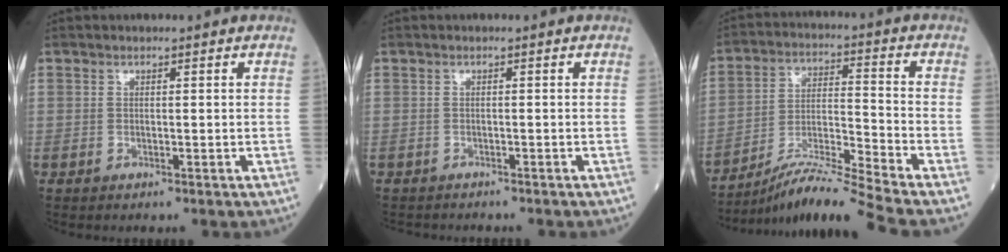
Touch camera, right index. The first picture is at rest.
{"total": 2.3, "force": [-2.1, 1.0, 0.0], "torque": [-0.009, -0.003, -0.035]}
{"total": 11.8, "force": [-10.5, -3.1, 4.5], "torque": [-0.084, -0.004, -0.188]}